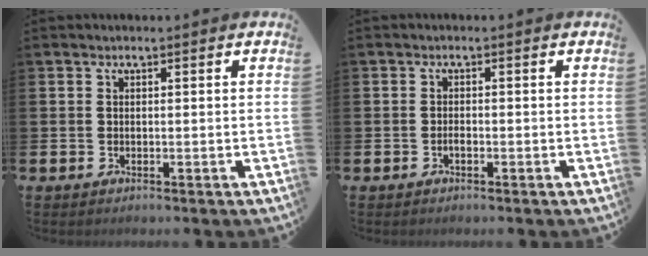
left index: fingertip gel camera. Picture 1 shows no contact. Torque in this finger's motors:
{"motor_torque": [0.30, 0.17, 0.01, 0.04]}